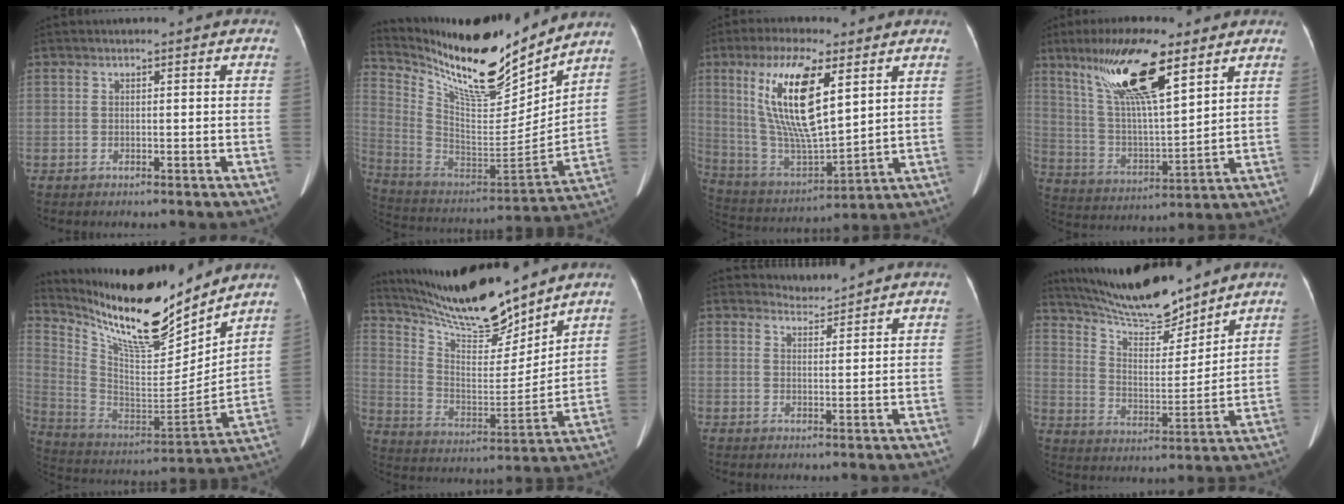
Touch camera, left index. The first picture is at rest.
{"total": 21.5, "force": [18.4, 3.1, 10.6], "torque": [-0.205, -0.032, 0.317]}
{"total": 16.3, "force": [6.2, 4.0, 14.5], "torque": [-0.297, 0.001, 0.120]}
{"total": 16.3, "force": [9.7, 2.8, 12.8], "torque": [-0.246, 0.011, 0.182]}
{"total": 20.6, "force": [17.5, 2.9, 10.6], "torque": [-0.203, -0.024, 0.307]}
{"total": 16.6, "force": [15.1, 2.0, 6.6], "torque": [-0.132, -0.010, 0.275]}
{"total": 2.7, "force": [2.5, -0.4, -0.9], "torque": [-0.001, -0.003, 0.048]}
{"total": 15.0, "force": [13.6, 2.0, 6.0], "torque": [-0.108, -0.001, 0.242]}